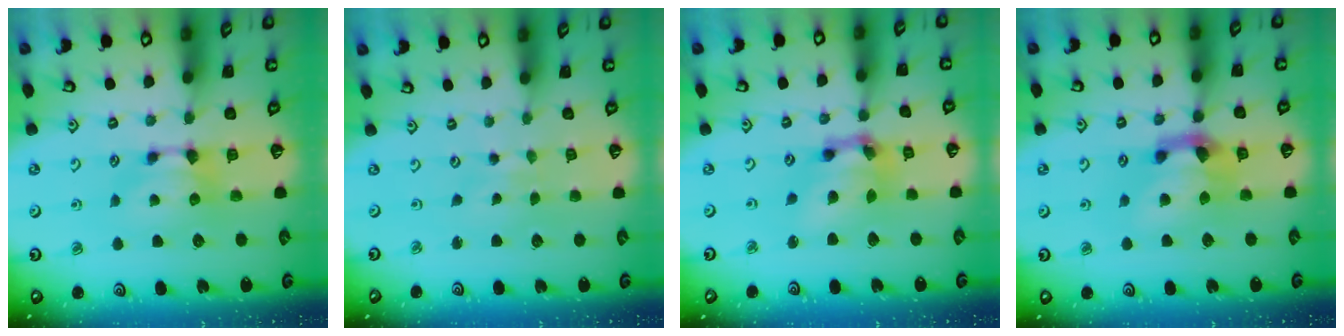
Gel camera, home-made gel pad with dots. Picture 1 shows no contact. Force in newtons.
{"total": 2.7, "press": 2.6, "slide": 0.4}
{"total": 7.6, "press": 7.2, "slide": 2.3}
{"total": 4.0, "press": 3.4, "slide": 2.0}